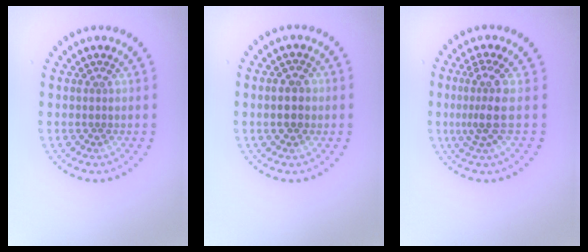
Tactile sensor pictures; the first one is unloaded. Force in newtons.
{"total": 2.3, "press": 2.3, "slide": 0.2}
{"total": 2.9, "press": 2.2, "slide": 2.0}